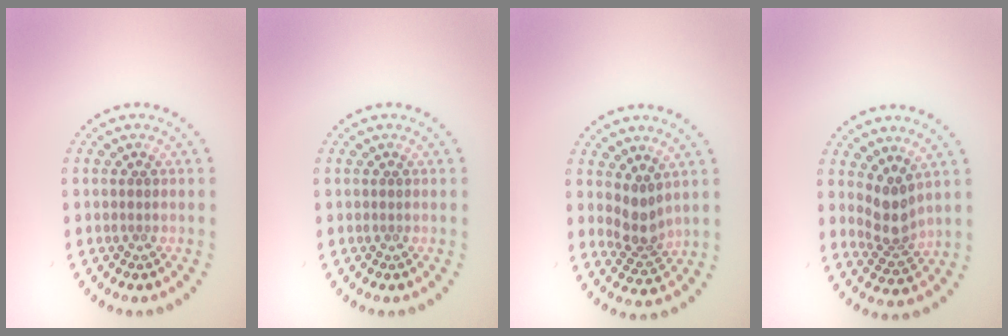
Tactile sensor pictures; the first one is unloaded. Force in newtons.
{"total": 0.0}
{"total": 2.6, "press": 2.0, "slide": 1.6}
{"total": 2.9, "press": 2.3, "slide": 1.8}